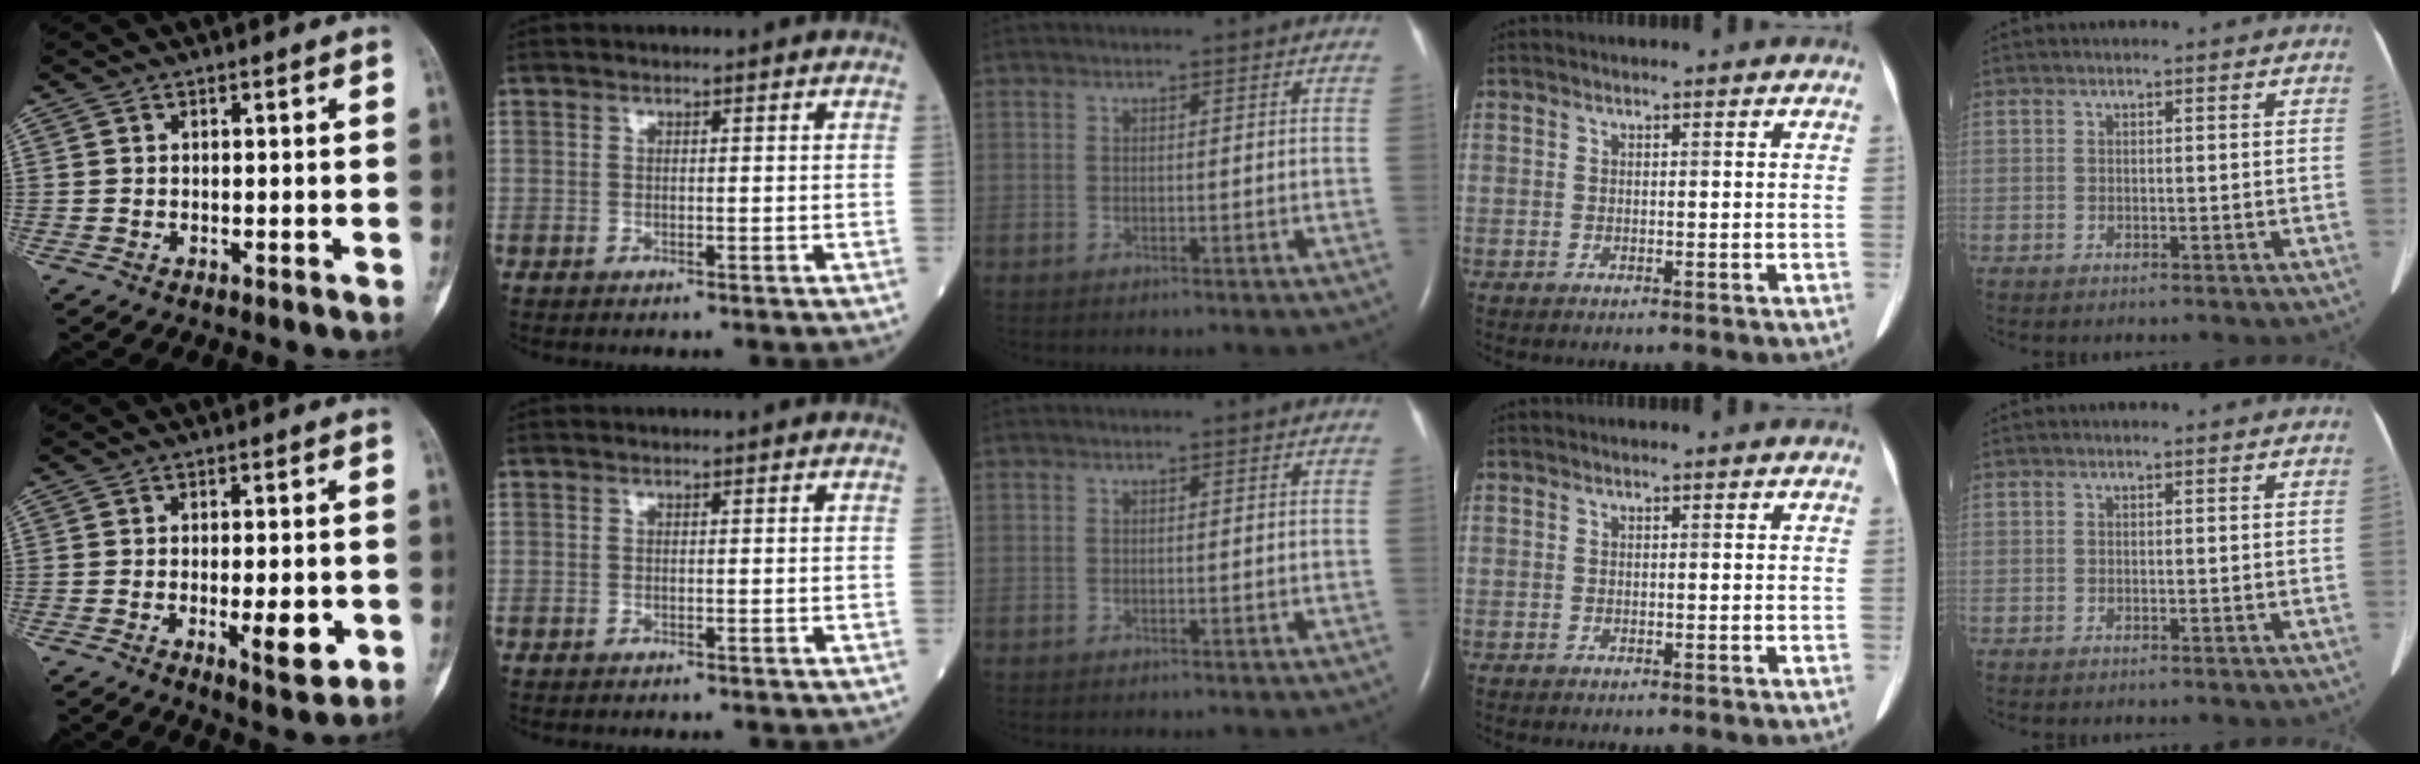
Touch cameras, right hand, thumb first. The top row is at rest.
{"thumb": {"total": 7.2, "force": [-1.8, 2.5, 6.5], "torque": [-0.089, -0.009, -0.020]}, "index": {"total": 0.6, "force": [-0.5, 0.2, 0.2], "torque": [-0.005, 0.000, -0.009]}}